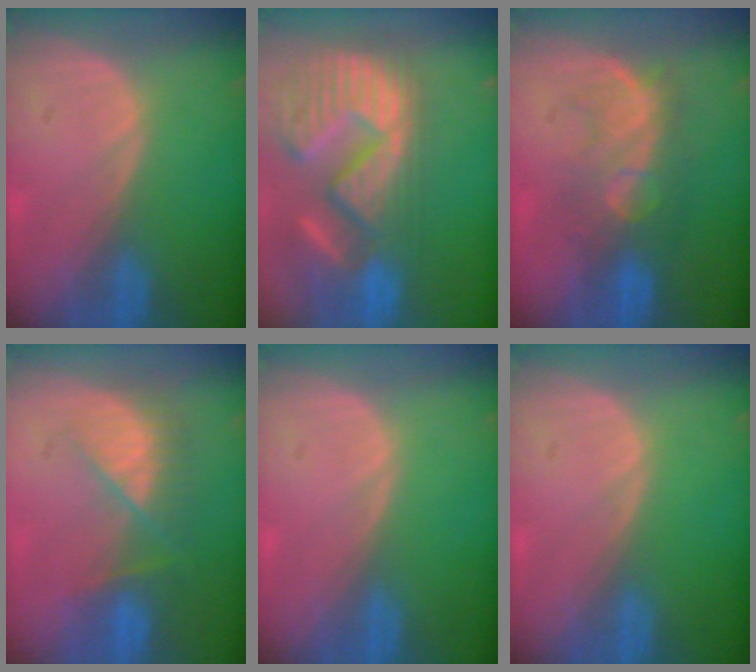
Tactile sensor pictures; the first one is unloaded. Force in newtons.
{"total": 15.4, "press": 12.7, "slide": 8.7}
{"total": 7.8, "press": 7.7, "slide": 1.2}
{"total": 7.6, "press": 6.9, "slide": 3.1}
{"total": 0.0}
{"total": 0.0}